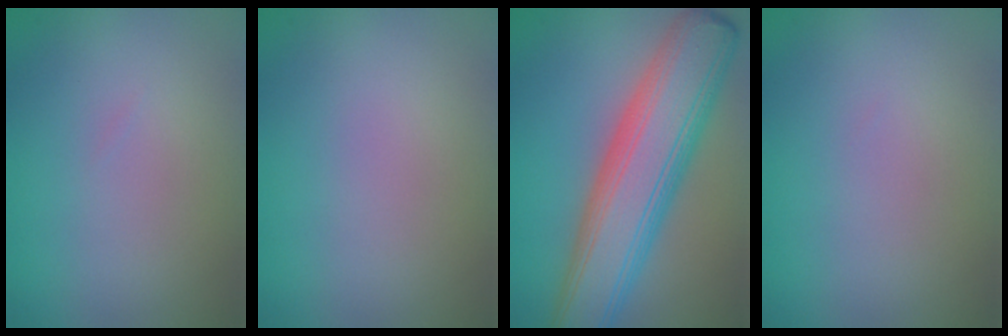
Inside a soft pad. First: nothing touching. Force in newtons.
{"total": 0.0}
{"total": 10.0, "press": 10.0, "slide": 0.6}
{"total": 0.0}